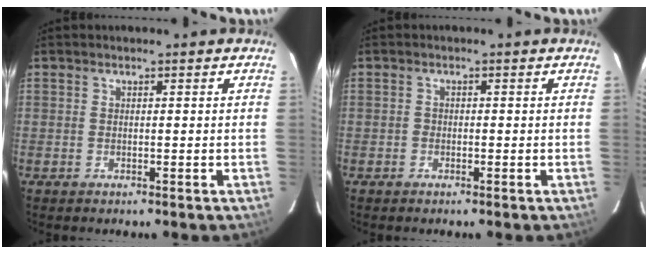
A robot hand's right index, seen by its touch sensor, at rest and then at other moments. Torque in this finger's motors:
{"motor_torque": [-0.20, -0.01, -0.07, 0.00]}